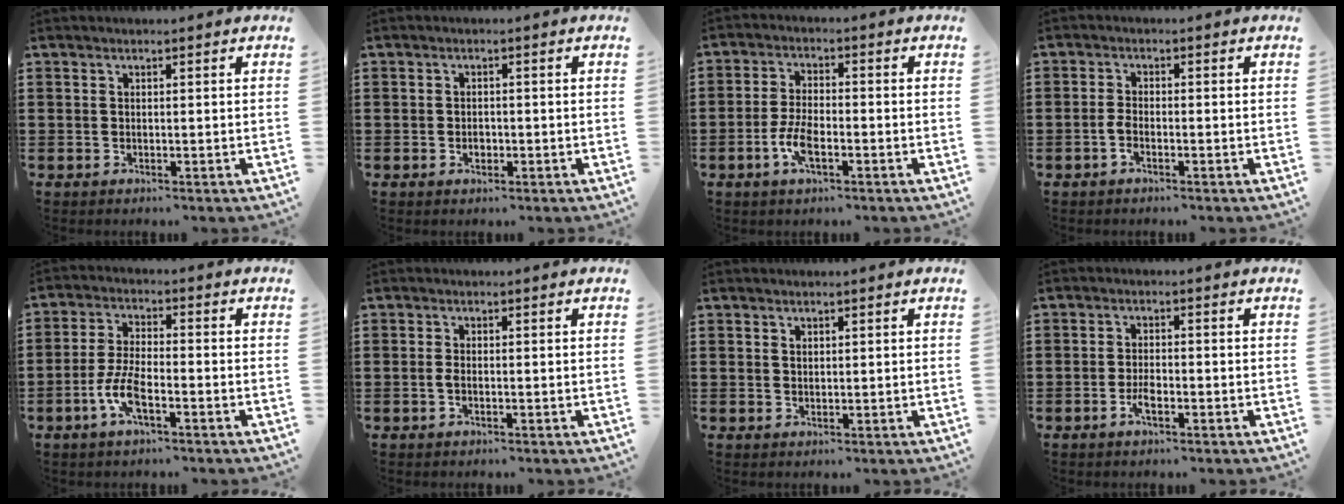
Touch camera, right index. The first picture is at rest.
{"total": 1.3, "force": [-0.4, 0.9, 0.8], "torque": [-0.017, 0.000, -0.008]}
{"total": 5.0, "force": [-2.0, 2.0, 4.1], "torque": [-0.104, -0.004, -0.045]}
{"total": 2.0, "force": [-1.1, 0.7, 1.6], "torque": [-0.038, -0.001, -0.023]}
{"total": 6.1, "force": [-2.7, 1.9, 5.2], "torque": [-0.125, -0.011, -0.057]}
{"total": 1.2, "force": [-0.4, 0.4, 1.1], "torque": [-0.028, -0.004, -0.009]}
{"total": 0.8, "force": [0.6, 0.5, 0.2], "torque": [-0.006, 0.002, 0.012]}
{"total": 2.5, "force": [-1.3, 0.8, 2.1], "torque": [-0.043, 0.000, -0.026]}